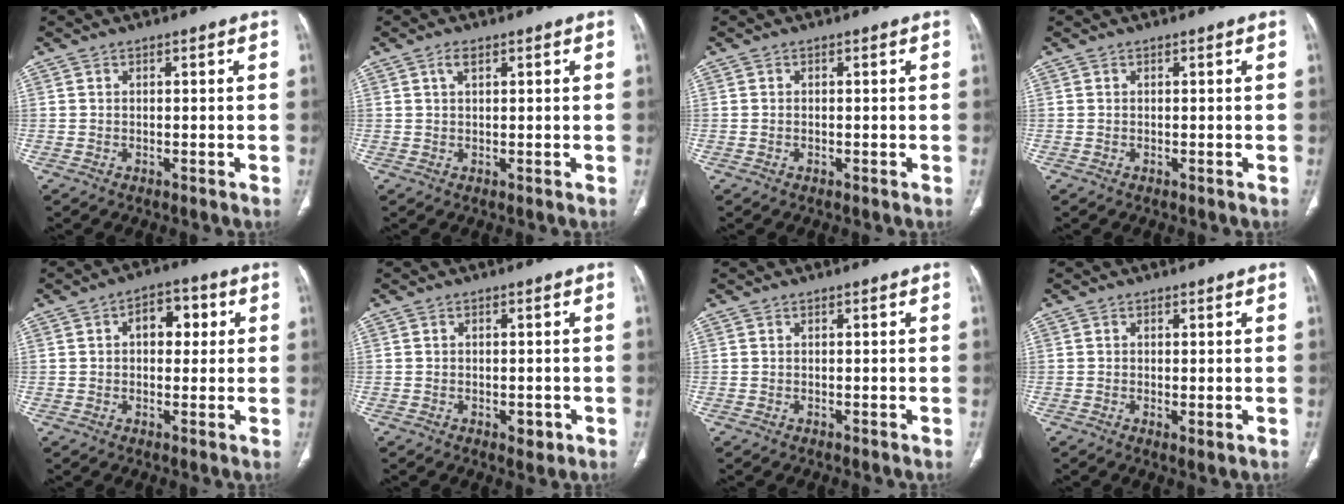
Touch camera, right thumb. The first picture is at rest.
{"total": 1.9, "force": [0.9, 0.8, 1.4], "torque": [-0.028, 0.004, 0.019]}
{"total": 0.0}
{"total": 0.0}
{"total": 7.1, "force": [1.5, 4.6, 5.2], "torque": [-0.042, 0.012, 0.017]}
{"total": 2.4, "force": [-0.8, 1.5, 1.7], "torque": [-0.012, 0.002, -0.007]}
{"total": 0.0}
{"total": 1.6, "force": [-0.3, 0.6, 1.5], "torque": [-0.030, -0.007, -0.003]}